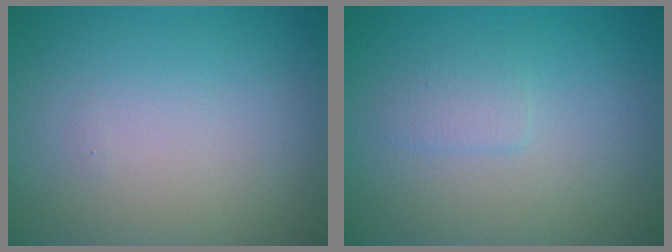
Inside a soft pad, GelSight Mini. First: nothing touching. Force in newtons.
{"total": 1.2, "press": 1.2, "slide": 0.1}